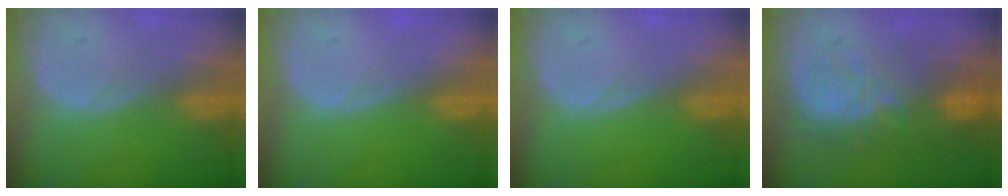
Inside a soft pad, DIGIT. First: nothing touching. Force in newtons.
{"total": 0.0}
{"total": 0.0}
{"total": 11.1, "press": 9.9, "slide": 5.0}